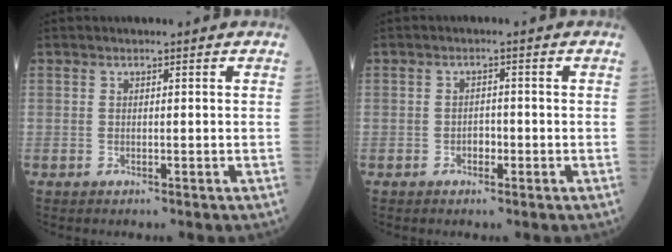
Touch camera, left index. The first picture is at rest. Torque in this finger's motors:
{"motor_torque": [0.15, 0.07, 0.00, 0.00]}